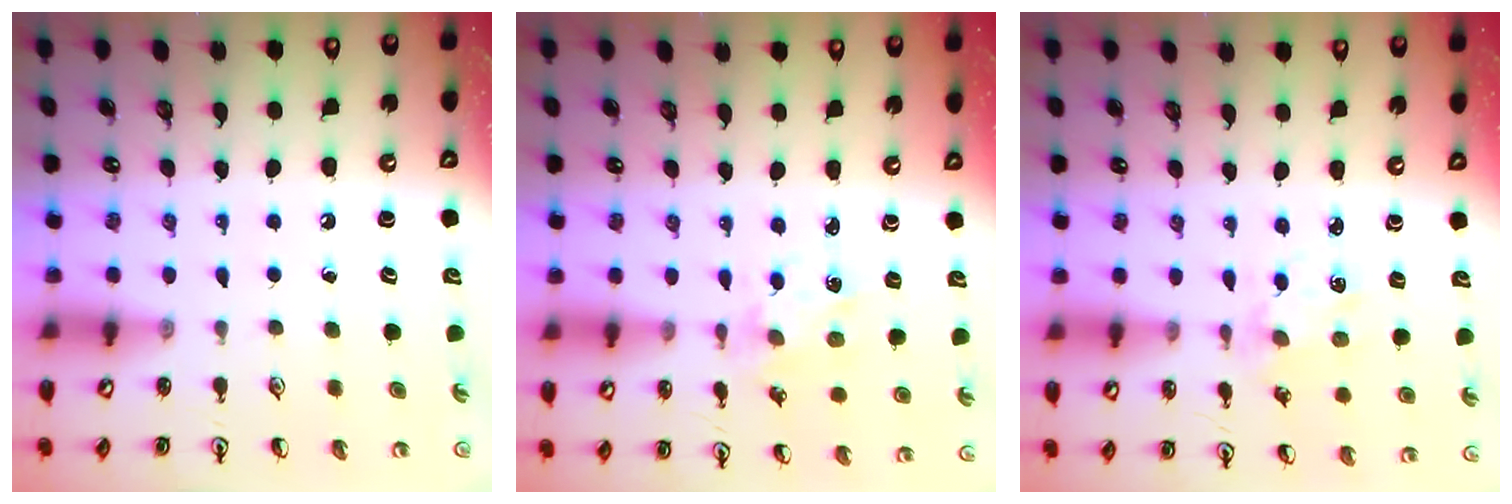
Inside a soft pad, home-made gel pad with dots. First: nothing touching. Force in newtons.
{"total": 1.7, "press": 1.6, "slide": 0.3}
{"total": 1.9, "press": 1.9, "slide": 0.2}